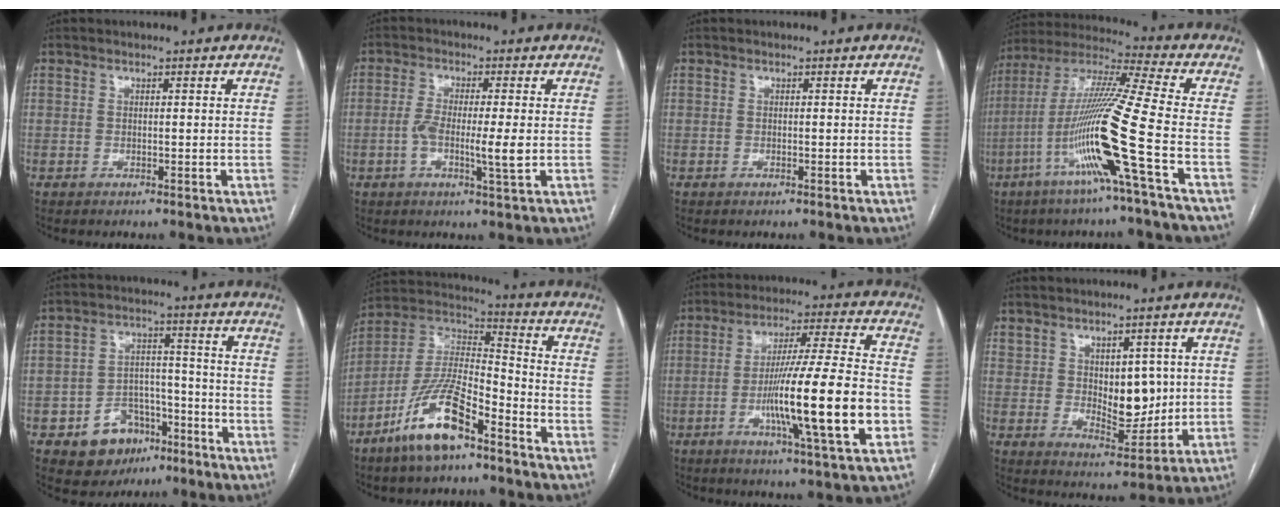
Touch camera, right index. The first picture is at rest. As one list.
[{"total": 5.9, "force": [-1.0, 0.4, 5.8], "torque": [-0.108, -0.007, -0.022]}, {"total": 0.0}, {"total": 17.3, "force": [-6.2, -2.2, 16.0], "torque": [-0.316, -0.013, -0.127]}, {"total": 9.7, "force": [-5.2, 6.9, 4.4], "torque": [-0.070, 0.023, -0.075]}, {"total": 14.3, "force": [-8.7, 3.8, 10.7], "torque": [-0.224, -0.001, -0.163]}, {"total": 17.7, "force": [-4.5, -0.2, 17.2], "torque": [-0.291, -0.010, -0.078]}, {"total": 8.0, "force": [1.5, 4.1, 6.7], "torque": [-0.103, -0.004, 0.041]}]